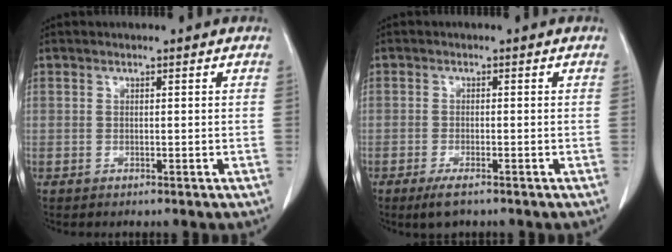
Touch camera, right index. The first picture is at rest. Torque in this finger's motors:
{"motor_torque": [0.29, -0.24, 0.06, 0.03]}